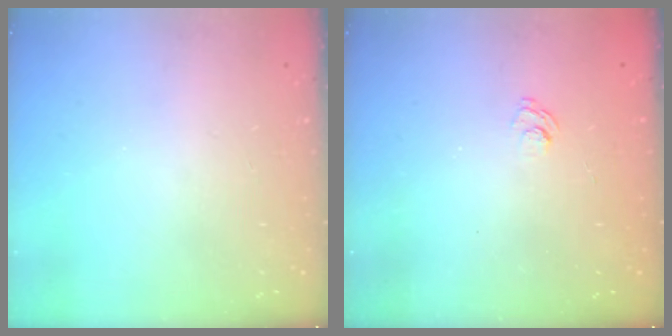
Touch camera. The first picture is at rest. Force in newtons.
{"total": 2.4, "press": 2.0, "slide": 1.2}